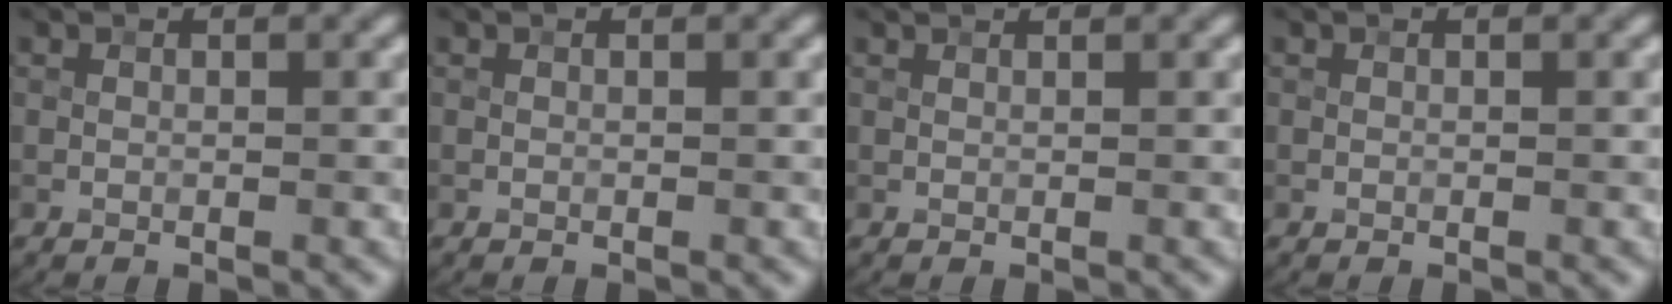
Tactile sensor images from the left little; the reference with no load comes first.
{"total": 0.0}
{"total": 0.9, "force": [0.8, 0.0, 0.3], "torque": [-0.009, -0.003, 0.011]}
{"total": 0.0}